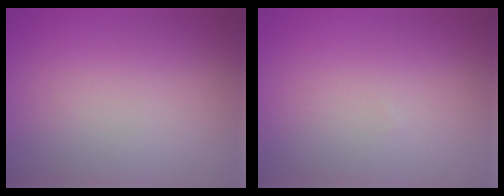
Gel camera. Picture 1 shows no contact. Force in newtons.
{"total": 0.0}